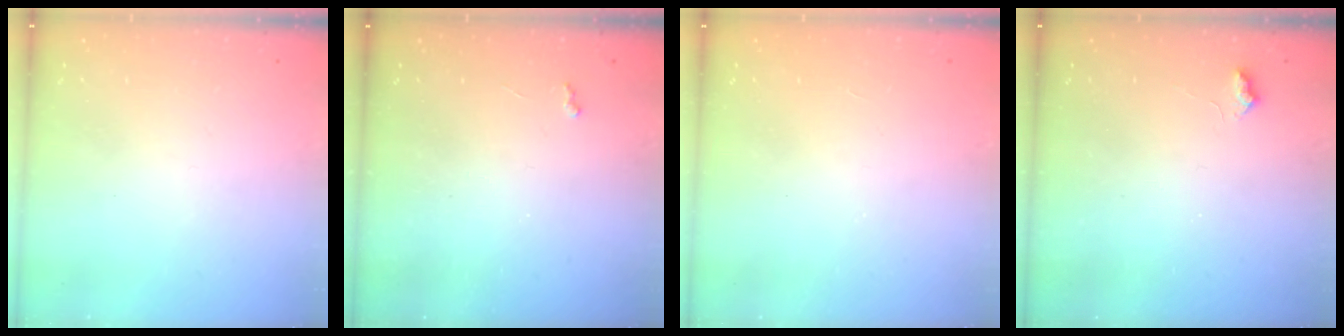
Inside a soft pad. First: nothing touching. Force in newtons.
{"total": 2.6, "press": 2.6, "slide": 0.5}
{"total": 1.2, "press": 1.1, "slide": 0.2}
{"total": 2.8, "press": 2.7, "slide": 0.6}